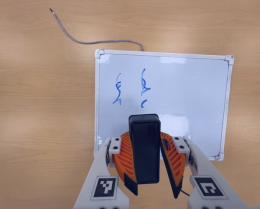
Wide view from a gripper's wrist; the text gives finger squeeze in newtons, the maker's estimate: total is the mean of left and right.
{"total": 9.2, "left": 9.4, "right": 9.0}